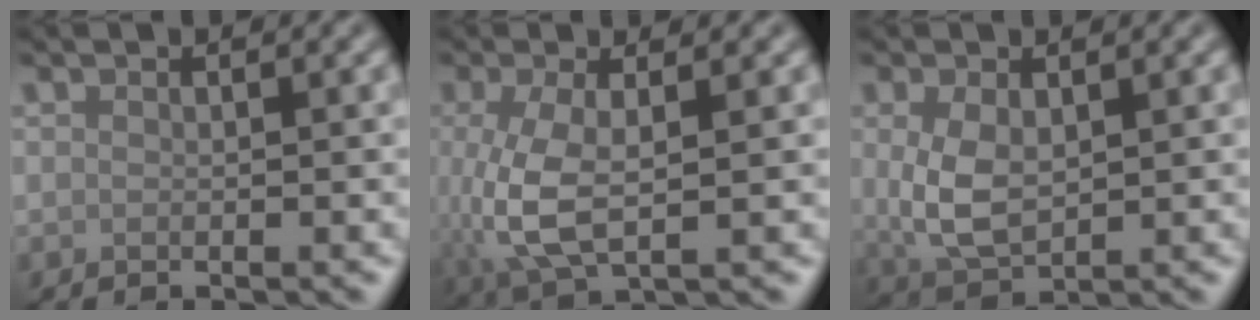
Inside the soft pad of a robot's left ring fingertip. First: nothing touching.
{"total": 5.3, "force": [-0.2, 2.1, 4.8], "torque": [-0.118, -0.009, -0.002]}
{"total": 4.3, "force": [0.4, 2.6, 3.4], "torque": [-0.080, -0.002, 0.017]}